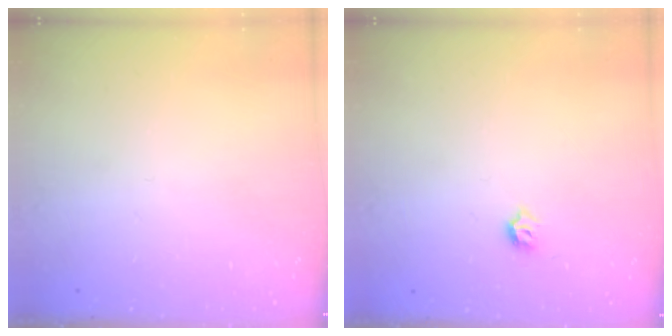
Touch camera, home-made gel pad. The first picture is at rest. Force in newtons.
{"total": 3.4, "press": 3.3, "slide": 0.6}